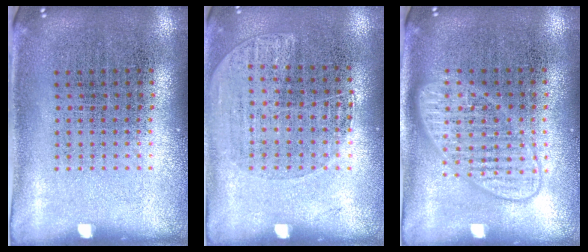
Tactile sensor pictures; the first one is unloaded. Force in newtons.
{"total": 1.1, "press": 1.1, "slide": 0.4}
{"total": 1.8, "press": 1.8, "slide": 0.3}